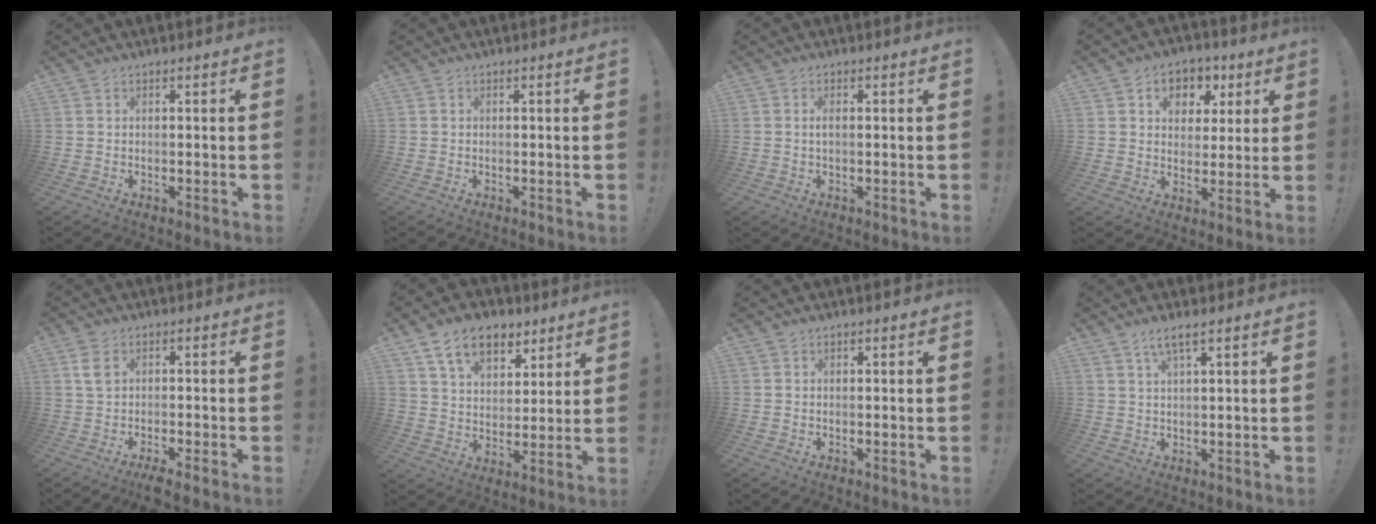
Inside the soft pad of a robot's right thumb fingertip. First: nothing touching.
{"total": 0.0}
{"total": 1.5, "force": [-0.1, 0.3, 1.4], "torque": [-0.022, -0.001, -0.002]}
{"total": 8.4, "force": [3.4, 7.0, 3.3], "torque": [-0.033, -0.016, 0.064]}
{"total": 4.5, "force": [-1.2, 1.5, 4.0], "torque": [-0.086, -0.001, -0.021]}
{"total": 13.1, "force": [7.8, 8.0, 6.8], "torque": [-0.107, -0.033, 0.146]}
{"total": 0.0}
{"total": 3.6, "force": [2.3, 0.2, 2.7], "torque": [-0.063, -0.001, 0.041]}